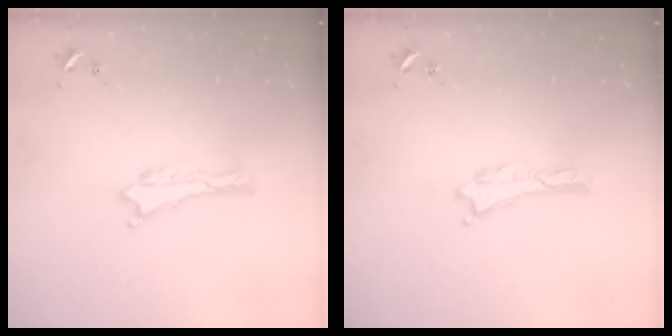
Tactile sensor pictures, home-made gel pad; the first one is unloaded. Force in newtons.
{"total": 0.0}